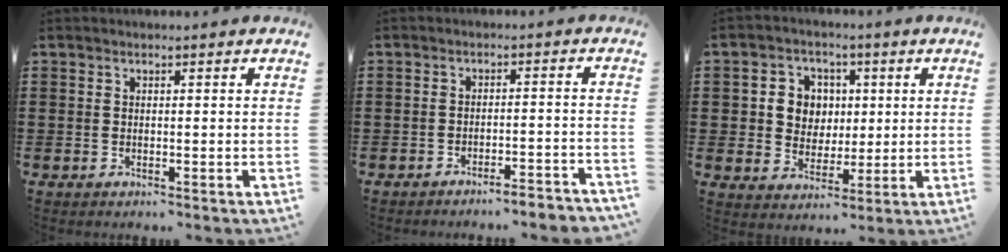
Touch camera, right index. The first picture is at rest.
{"total": 3.0, "force": [-2.9, -0.2, 0.6], "torque": [-0.014, -0.001, -0.062]}
{"total": 6.3, "force": [0.9, 5.9, 2.0], "torque": [-0.057, 0.017, 0.013]}